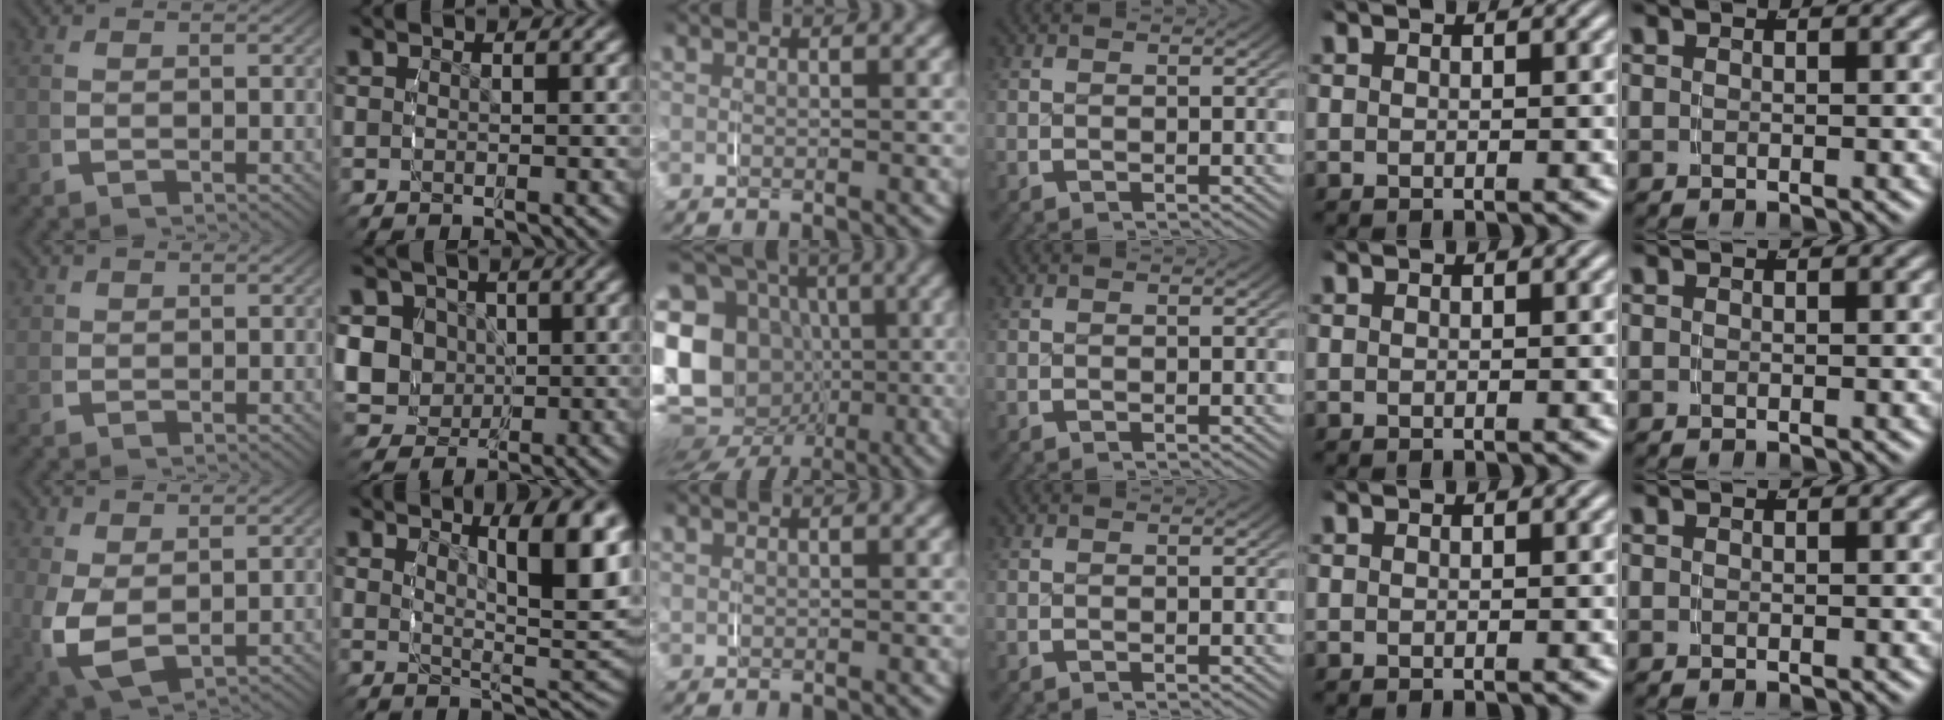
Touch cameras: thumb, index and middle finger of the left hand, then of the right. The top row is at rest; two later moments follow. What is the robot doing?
{"motion": "grasp_and_lifting", "object": "paper towel"}